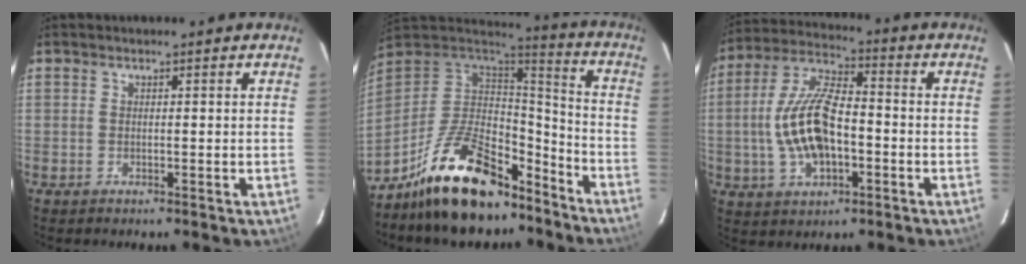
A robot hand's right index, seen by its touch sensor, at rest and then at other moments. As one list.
[{"total": 22.4, "force": [-15.6, 9.7, 12.9], "torque": [-0.249, 0.015, -0.245]}, {"total": 14.6, "force": [-2.5, 6.7, 12.7], "torque": [-0.268, 0.008, -0.043]}]